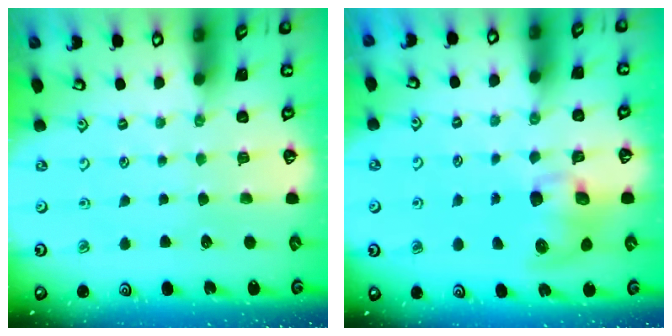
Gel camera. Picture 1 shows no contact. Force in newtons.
{"total": 8.8, "press": 8.7, "slide": 1.2}